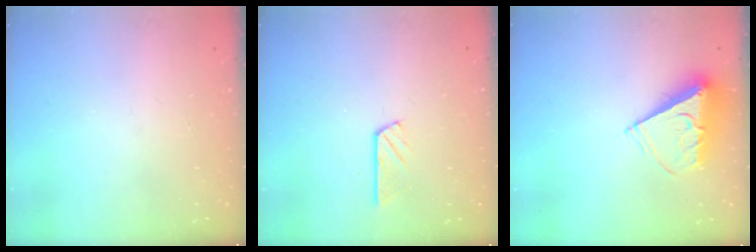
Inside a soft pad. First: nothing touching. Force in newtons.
{"total": 3.4, "press": 3.4, "slide": 0.4}
{"total": 8.0, "press": 8.0, "slide": 0.4}